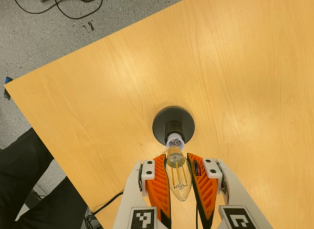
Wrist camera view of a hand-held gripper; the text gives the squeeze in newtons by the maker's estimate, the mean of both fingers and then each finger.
{"total": 23.1, "left": 24.8, "right": 21.5}